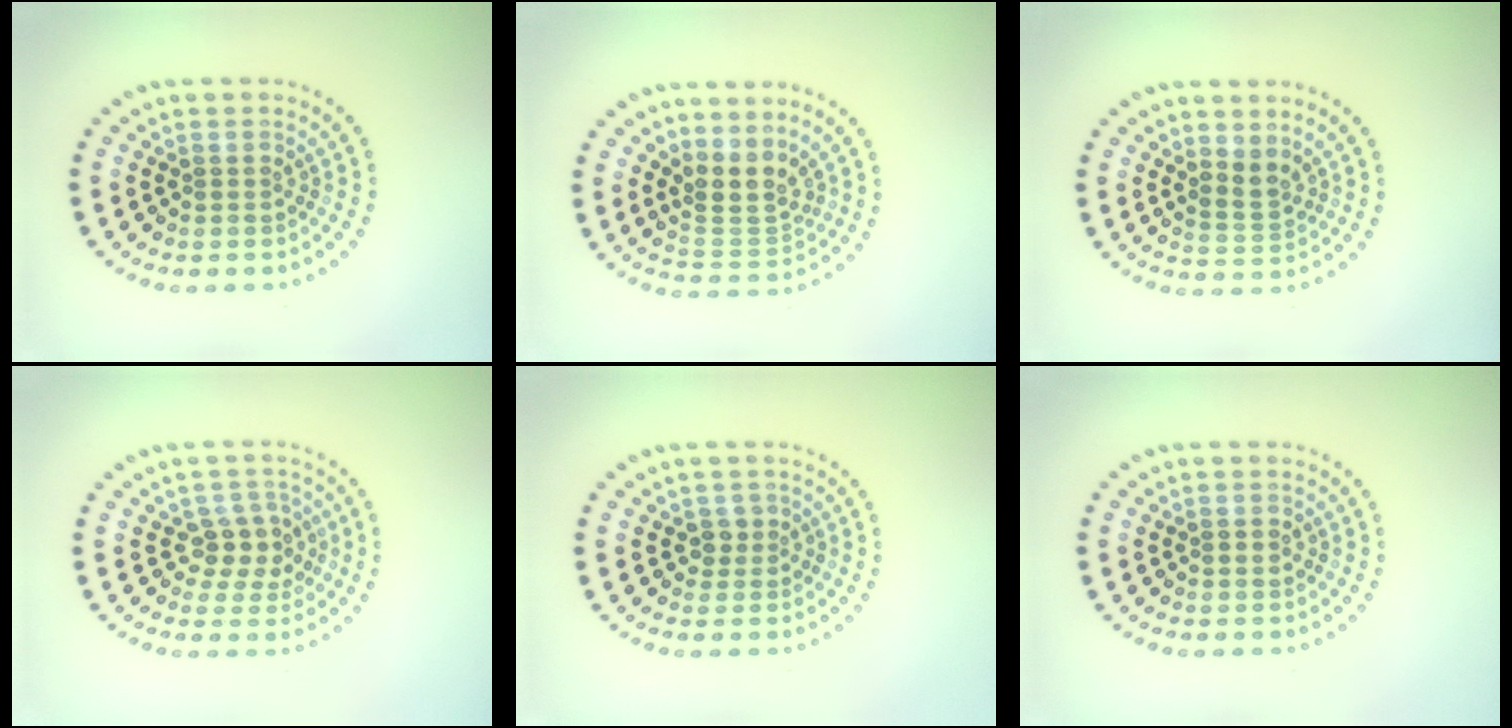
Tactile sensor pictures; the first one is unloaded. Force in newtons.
{"total": 3.0, "press": 2.2, "slide": 2.0}
{"total": 2.0, "press": 1.5, "slide": 1.3}
{"total": 3.0, "press": 2.6, "slide": 1.4}
{"total": 1.3, "press": 0.9, "slide": 0.9}
{"total": 0.9, "press": 0.9, "slide": 0.1}